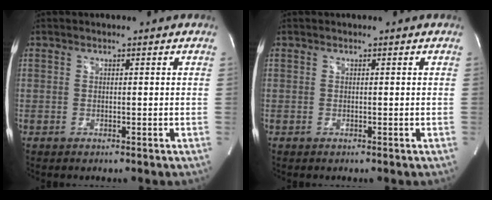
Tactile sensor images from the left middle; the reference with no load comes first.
{"total": 0.0}